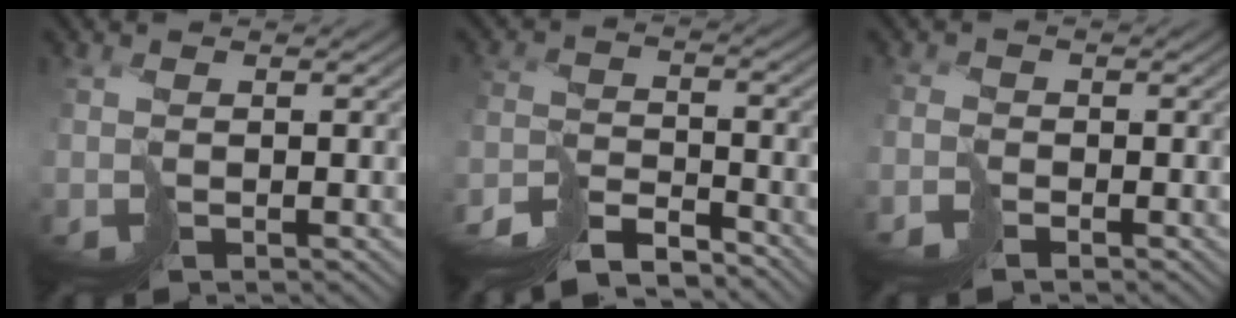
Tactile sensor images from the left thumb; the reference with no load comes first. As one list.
[{"total": 9.1, "force": [-8.3, 2.1, 3.1], "torque": [-0.062, -0.003, -0.149]}, {"total": 1.3, "force": [-1.1, 0.0, -0.7], "torque": [0.029, 0.003, -0.027]}]